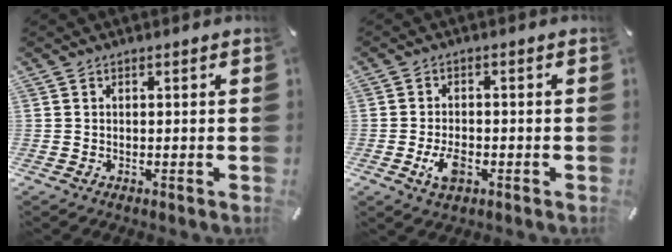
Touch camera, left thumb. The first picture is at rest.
{"total": 5.0, "force": [-1.8, 2.8, 3.7], "torque": [-0.081, 0.002, -0.032]}